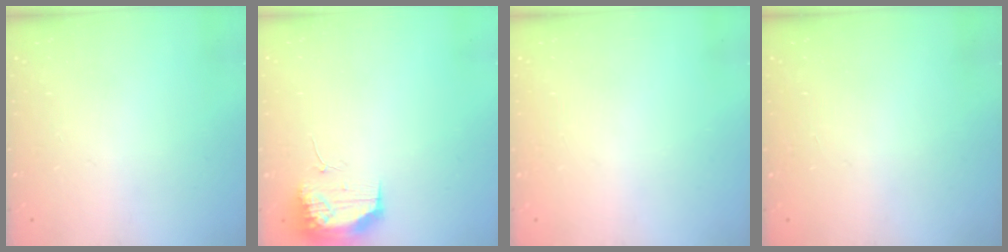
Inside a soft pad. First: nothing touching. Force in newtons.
{"total": 10.6, "press": 10.5, "slide": 1.3}
{"total": 0.0}
{"total": 0.9, "press": 0.0, "slide": 0.9}